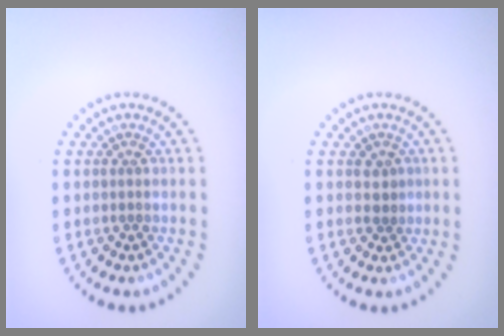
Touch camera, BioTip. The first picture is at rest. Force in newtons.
{"total": 1.2, "press": 1.0, "slide": 0.5}